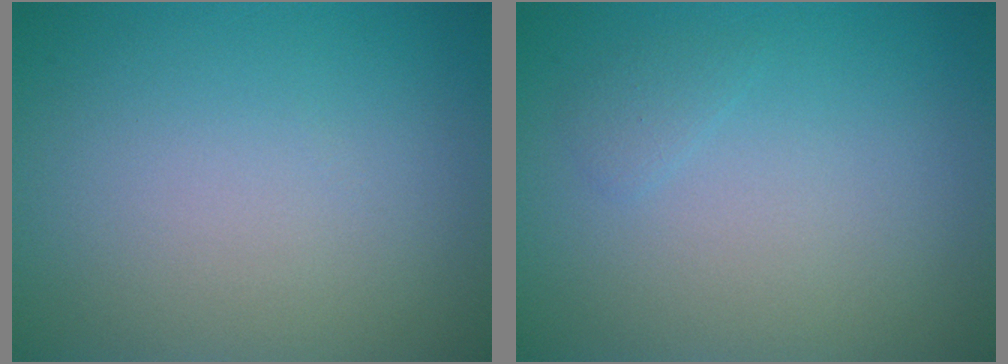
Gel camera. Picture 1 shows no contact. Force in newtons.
{"total": 0.7, "press": 0.7, "slide": 0.0}